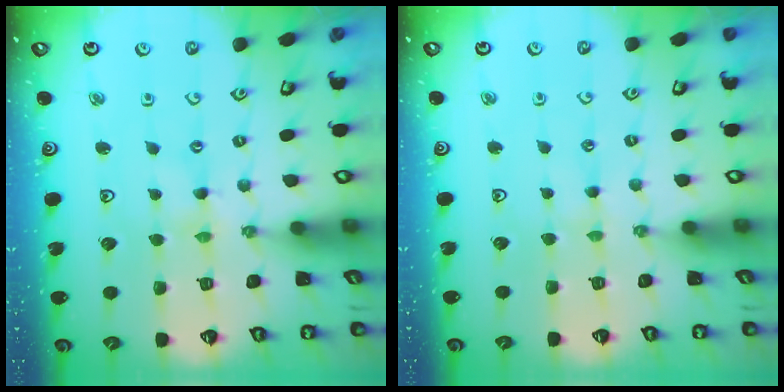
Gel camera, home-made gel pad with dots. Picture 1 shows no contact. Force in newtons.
{"total": 1.0, "press": 1.0, "slide": 0.2}